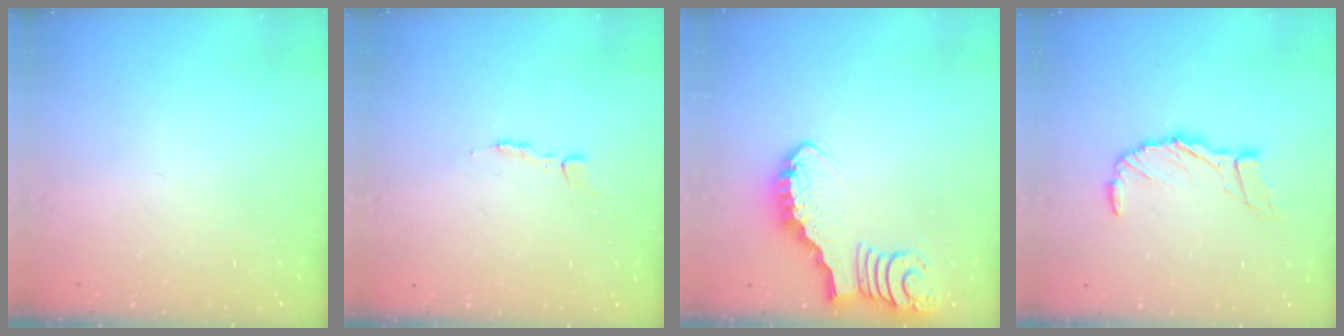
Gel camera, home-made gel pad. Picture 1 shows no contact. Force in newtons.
{"total": 2.8, "press": 2.8, "slide": 0.4}
{"total": 2.4, "press": 2.4, "slide": 0.3}
{"total": 9.9, "press": 9.9, "slide": 1.1}